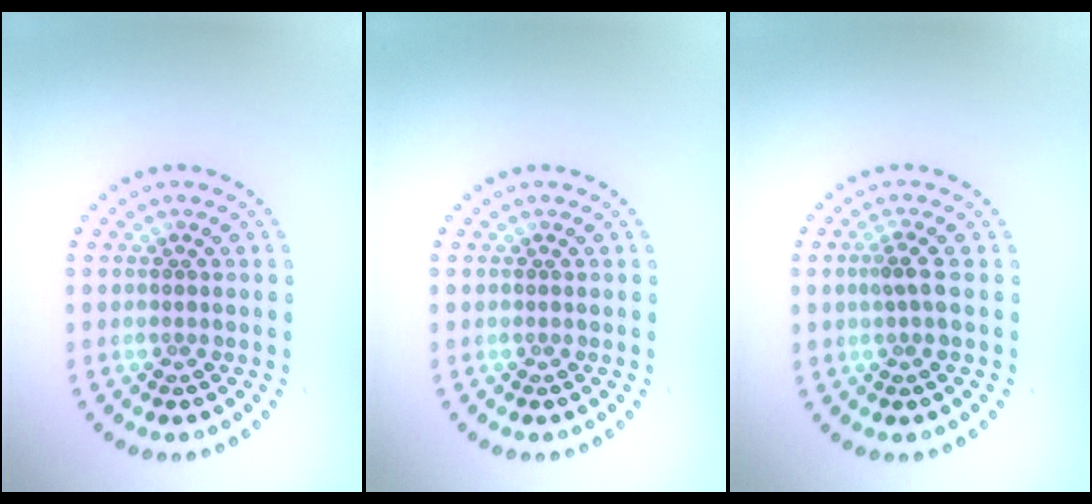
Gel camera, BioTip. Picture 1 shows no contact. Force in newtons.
{"total": 0.0}
{"total": 1.4, "press": 1.2, "slide": 0.7}